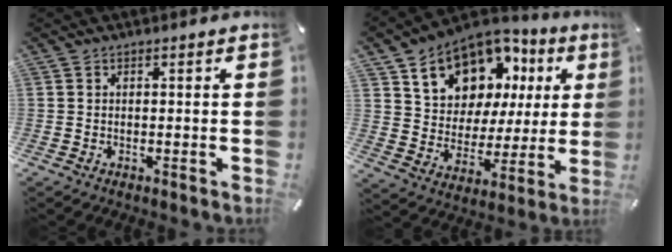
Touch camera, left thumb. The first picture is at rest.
{"total": 14.5, "force": [8.6, 10.6, 4.9], "torque": [-0.095, -0.056, 0.161]}